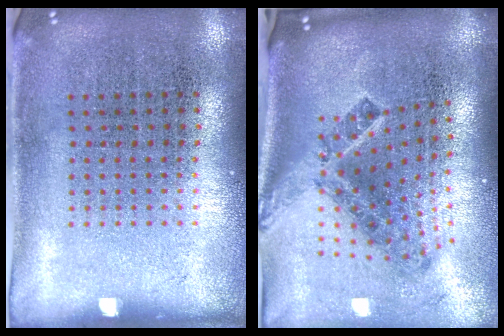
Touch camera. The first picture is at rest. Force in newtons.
{"total": 2.4, "press": 1.5, "slide": 1.9}